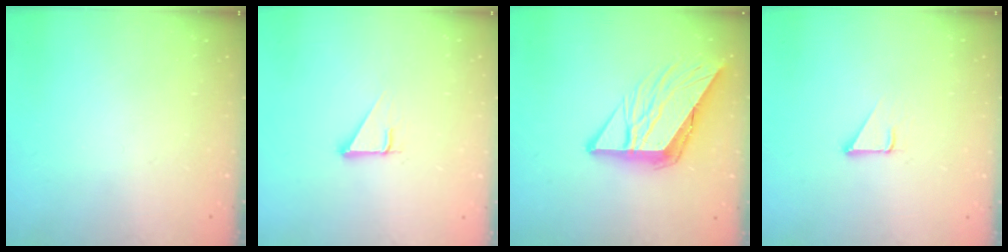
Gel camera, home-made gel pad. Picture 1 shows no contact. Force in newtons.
{"total": 2.8, "press": 2.8, "slide": 0.0}
{"total": 12.2, "press": 12.2, "slide": 1.4}
{"total": 1.6, "press": 1.6, "slide": 0.2}